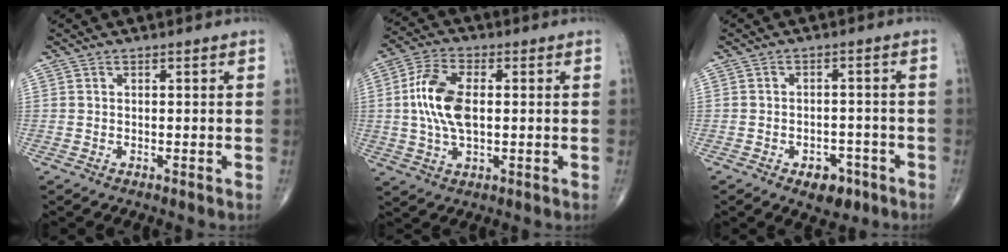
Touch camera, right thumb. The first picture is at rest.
{"total": 11.0, "force": [0.6, 5.7, 9.3], "torque": [-0.197, 0.008, 0.011]}
{"total": 5.6, "force": [-3.1, 3.5, 3.0], "torque": [-0.017, 0.023, -0.038]}